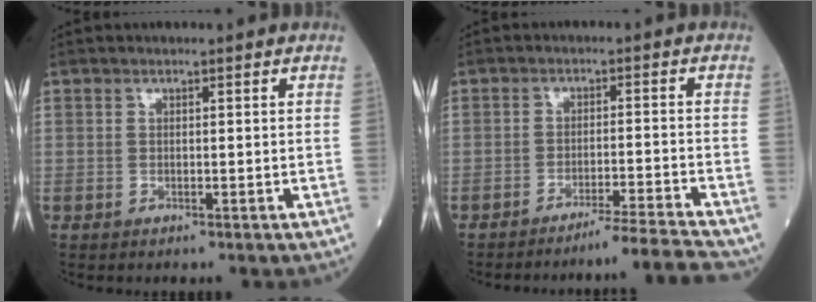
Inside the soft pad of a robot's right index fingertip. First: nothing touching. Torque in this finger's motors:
{"motor_torque": [-0.41, -0.56, 0.13, 0.01]}